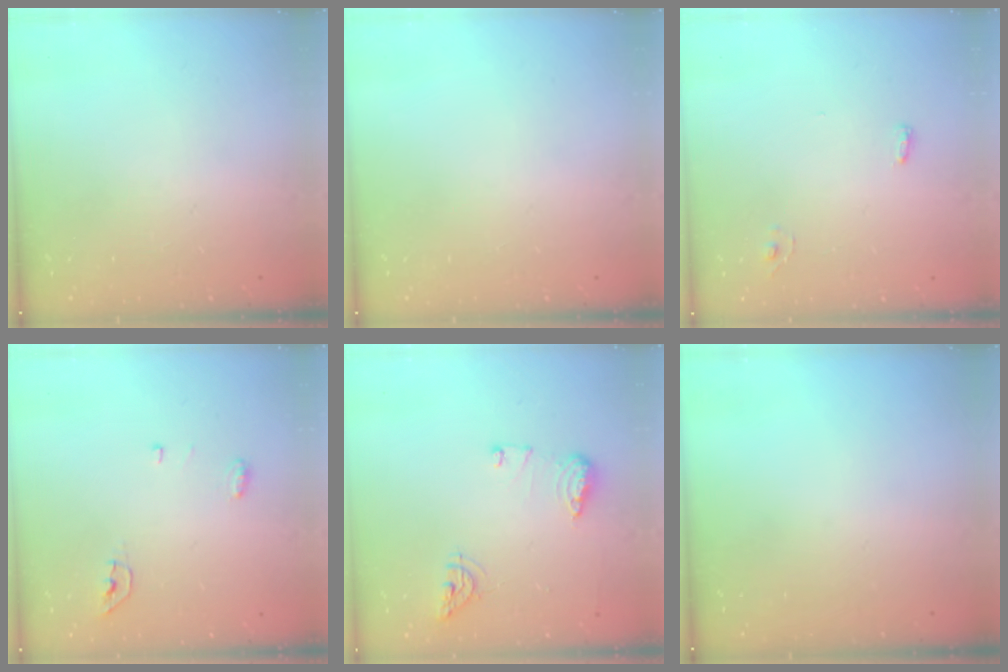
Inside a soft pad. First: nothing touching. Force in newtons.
{"total": 0.0}
{"total": 4.1, "press": 3.5, "slide": 2.2}
{"total": 4.4, "press": 4.3, "slide": 0.8}
{"total": 8.6, "press": 8.4, "slide": 1.4}
{"total": 0.0}